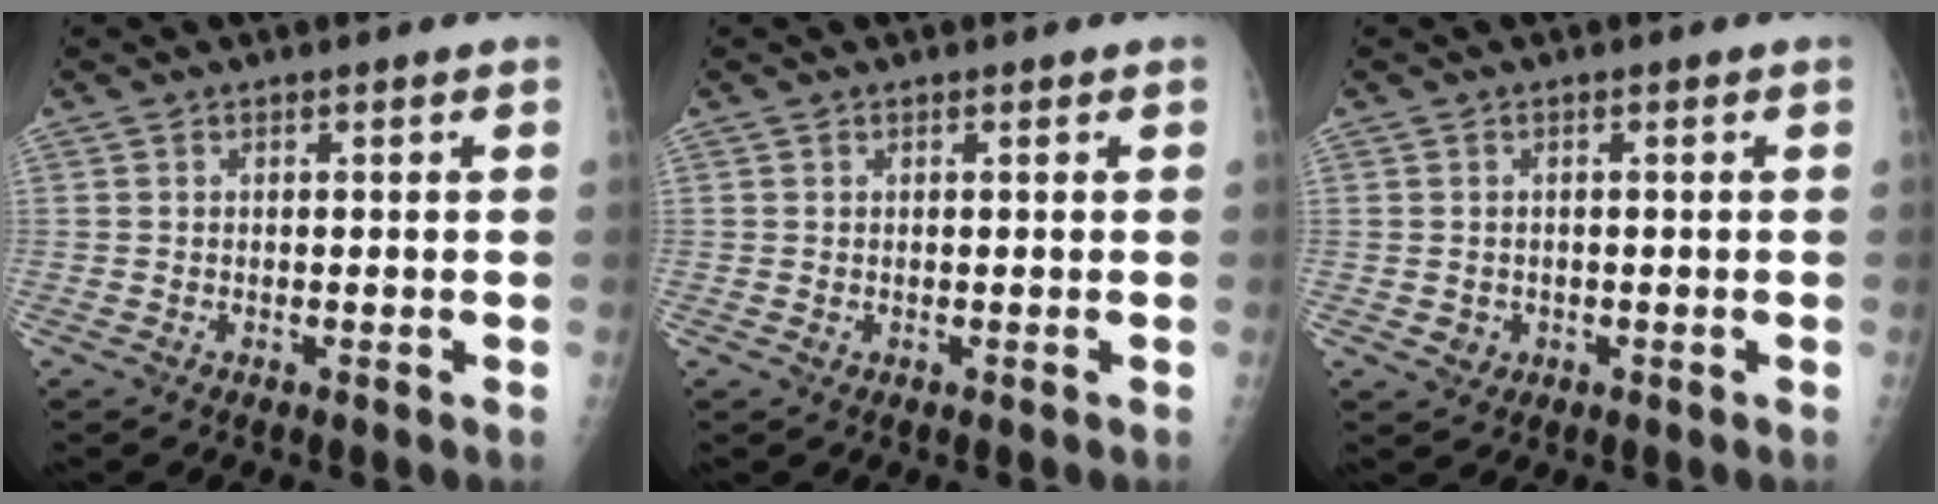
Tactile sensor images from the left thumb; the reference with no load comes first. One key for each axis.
{"total": 0.5, "fx": 0.3, "fy": 0.4, "fz": 0.2, "tx": 0.003, "ty": -0.001, "tz": 0.004}
{"total": 1.9, "fx": -0.3, "fy": 1.8, "fz": 0.5, "tx": -0.002, "ty": 0.003, "tz": 0.002}